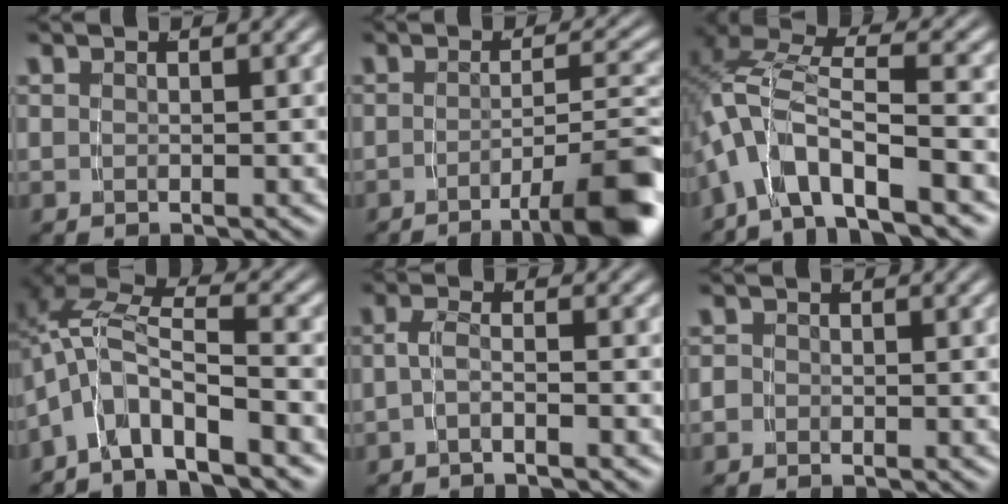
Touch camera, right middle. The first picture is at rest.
{"total": 7.6, "force": [-4.5, 1.1, 6.0], "torque": [-0.072, -0.006, -0.067]}
{"total": 6.2, "force": [-1.3, 3.7, 4.9], "torque": [-0.138, -0.027, -0.010]}
{"total": 7.1, "force": [-0.9, 5.3, 4.6], "torque": [-0.115, -0.015, -0.019]}
{"total": 1.8, "force": [-1.1, -0.2, 1.4], "torque": [-0.033, -0.007, -0.019]}
{"total": 1.0, "force": [-0.7, 0.7, 0.1], "torque": [-0.003, -0.007, -0.012]}